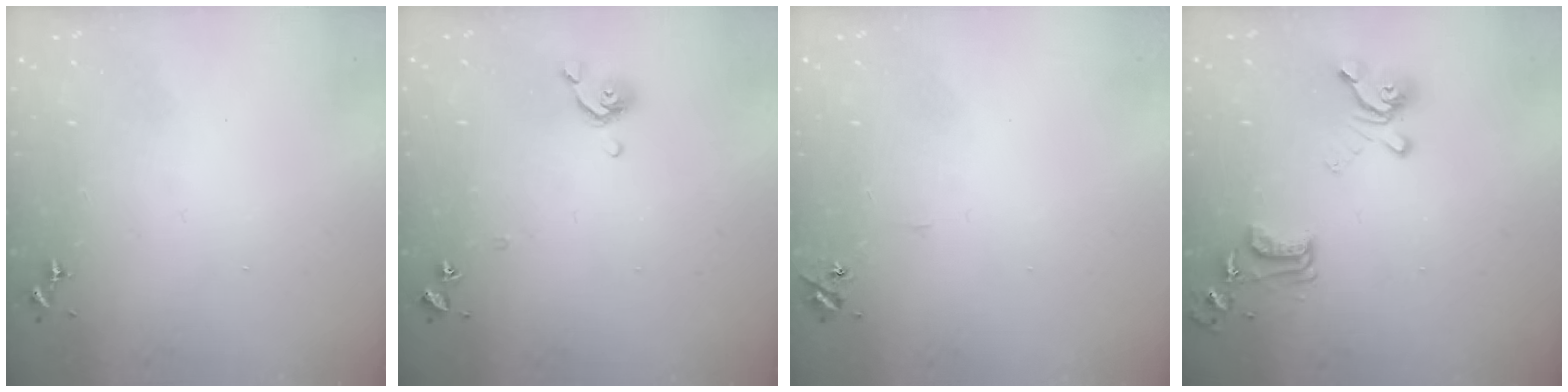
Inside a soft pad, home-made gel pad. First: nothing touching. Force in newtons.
{"total": 7.0, "press": 6.8, "slide": 1.4}
{"total": 4.9, "press": 4.9, "slide": 0.6}
{"total": 15.0, "press": 14.9, "slide": 1.3}